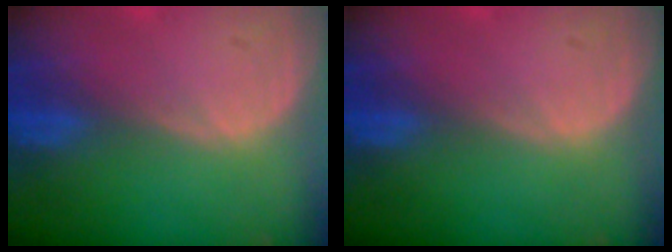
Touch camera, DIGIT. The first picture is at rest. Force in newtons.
{"total": 0.0}